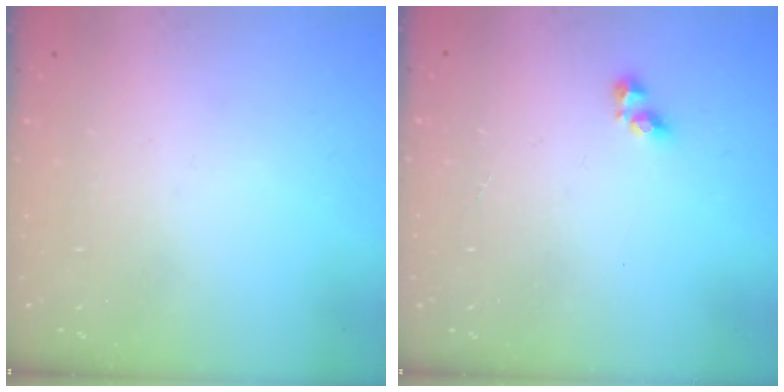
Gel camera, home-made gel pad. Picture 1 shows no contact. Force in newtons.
{"total": 4.0, "press": 3.9, "slide": 0.7}